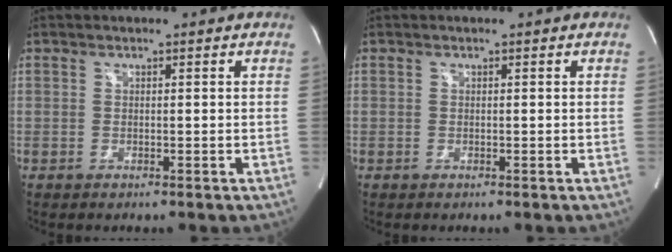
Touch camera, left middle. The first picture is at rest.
{"total": 0.0}